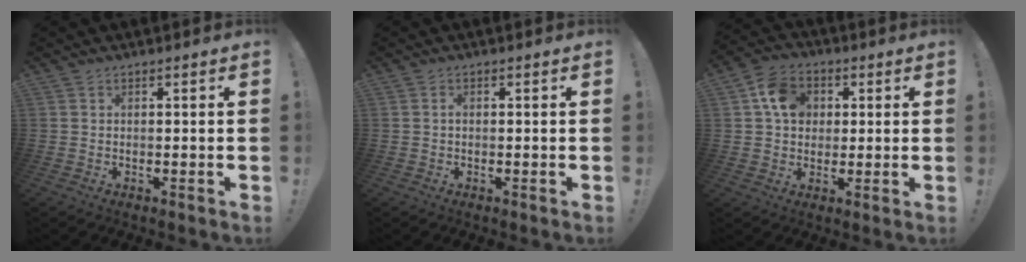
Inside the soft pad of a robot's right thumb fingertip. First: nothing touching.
{"total": 0.6, "force": [-0.2, 0.3, 0.4], "torque": [-0.009, 0.002, -0.005]}
{"total": 10.7, "force": [2.9, 8.9, 5.2], "torque": [-0.076, 0.005, 0.059]}